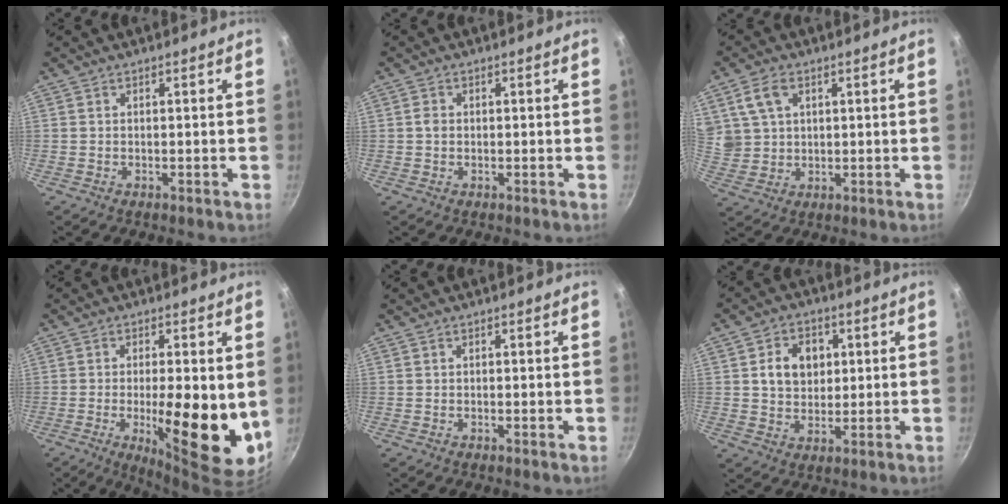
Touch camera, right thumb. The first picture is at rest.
{"total": 1.7, "force": [0.1, 1.2, 1.3], "torque": [-0.026, 0.003, 0.000]}
{"total": 7.4, "force": [3.0, 5.4, 4.1], "torque": [-0.057, -0.010, 0.066]}
{"total": 14.1, "force": [-1.6, 3.8, 13.5], "torque": [-0.189, -0.008, -0.018]}
{"total": 0.0}
{"total": 8.2, "force": [1.8, 6.4, 4.7], "torque": [-0.052, 0.002, 0.027]}